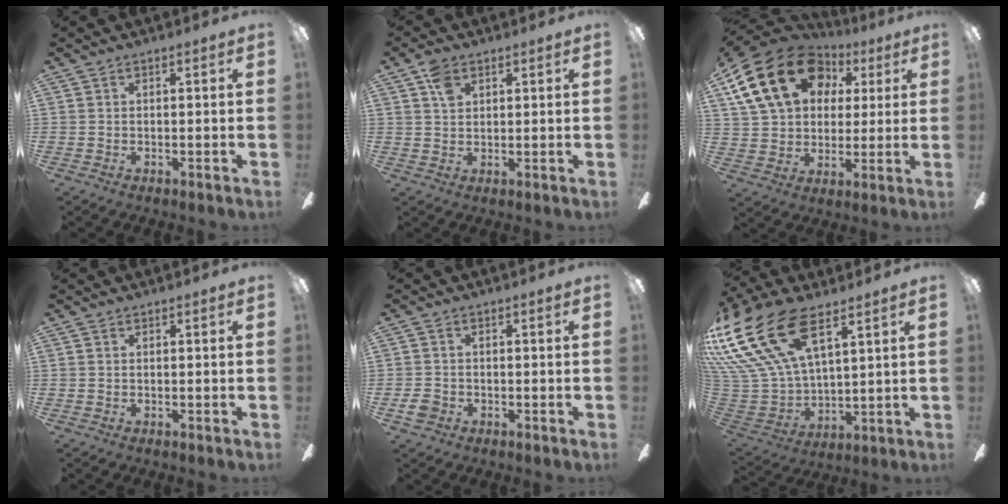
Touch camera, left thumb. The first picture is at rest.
{"total": 4.4, "force": [2.4, 2.8, 2.4], "torque": [-0.046, 0.000, 0.044]}
{"total": 21.9, "force": [8.7, 15.8, 12.4], "torque": [-0.235, -0.010, 0.156]}
{"total": 0.0}
{"total": 3.2, "force": [-1.4, 2.5, 1.4], "torque": [-0.035, 0.005, -0.028]}
{"total": 24.6, "force": [14.0, 12.4, 16.0], "torque": [-0.356, -0.078, 0.254]}